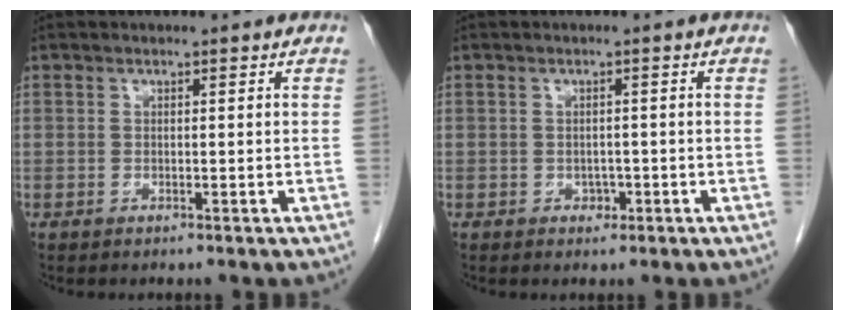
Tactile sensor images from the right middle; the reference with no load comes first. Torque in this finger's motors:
{"motor_torque": [0.29, -0.10, -0.01, -0.01]}